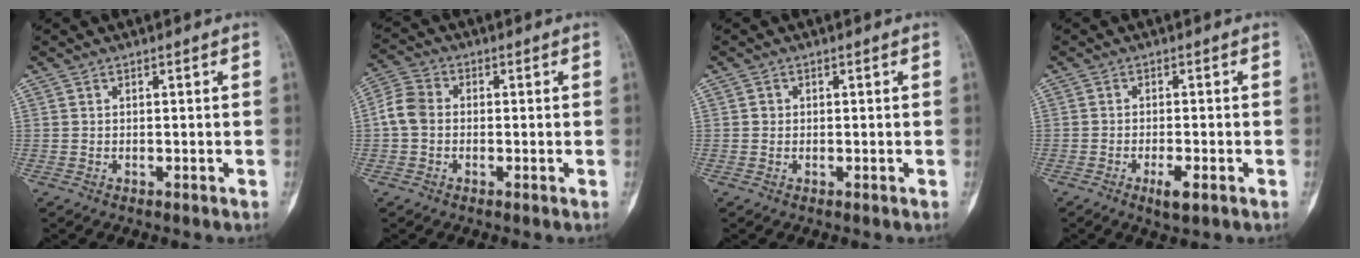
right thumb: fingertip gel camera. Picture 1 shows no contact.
{"total": 5.5, "force": [-0.3, 4.4, 3.2], "torque": [-0.061, 0.016, -0.016]}
{"total": 0.8, "force": [0.0, 0.8, 0.1], "torque": [0.003, 0.003, 0.000]}
{"total": 3.5, "force": [-1.7, 0.8, 3.0], "torque": [-0.054, -0.001, -0.029]}